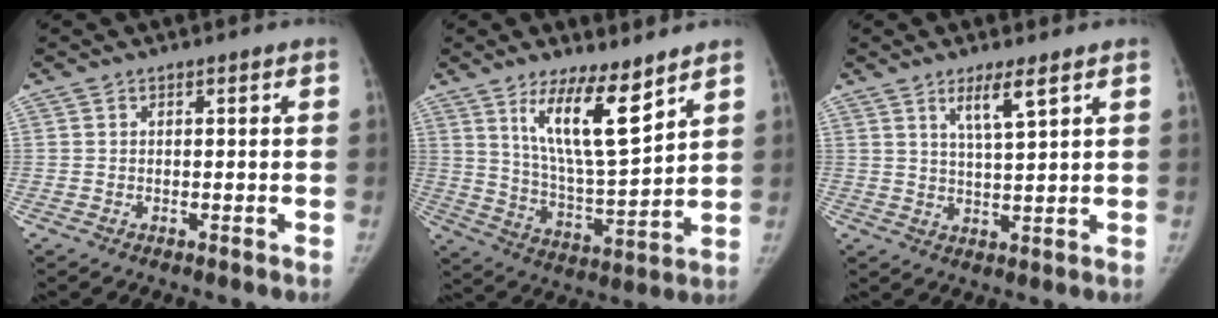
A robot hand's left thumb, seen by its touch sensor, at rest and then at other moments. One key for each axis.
{"total": 13.3, "fx": 8.1, "fy": 3.0, "fz": 10.1, "tx": -0.161, "ty": -0.067, "tz": 0.156}
{"total": 5.2, "fx": 3.0, "fy": 0.5, "fz": 4.2, "tx": -0.077, "ty": -0.023, "tz": 0.058}